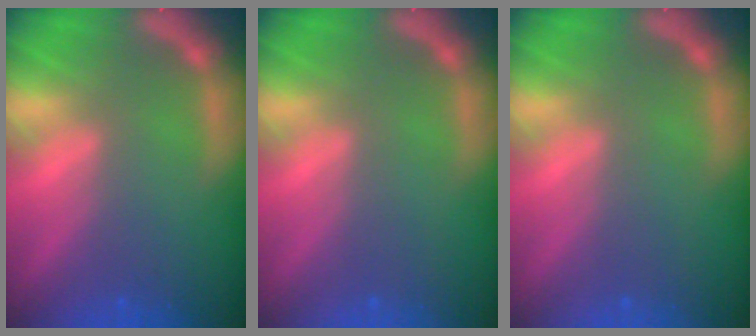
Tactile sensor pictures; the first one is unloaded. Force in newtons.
{"total": 0.0}
{"total": 0.0}